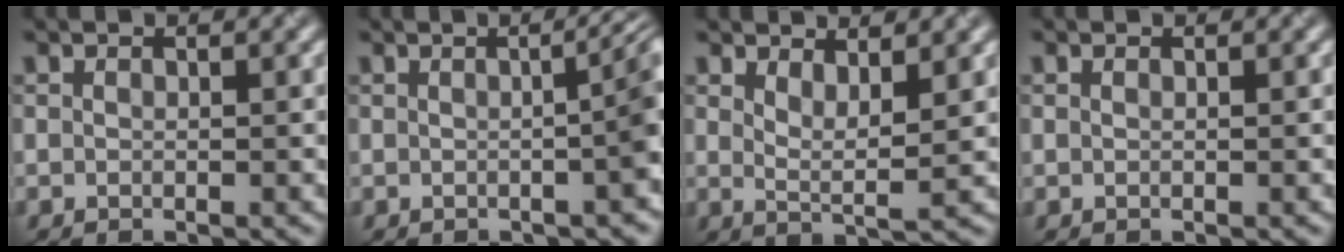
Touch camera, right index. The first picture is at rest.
{"total": 6.4, "force": [-0.2, 2.6, 5.9], "torque": [-0.006, 0.034, -0.008]}
{"total": 2.4, "force": [1.5, 0.5, 1.8], "torque": [-0.031, -0.005, 0.034]}
{"total": 0.0}